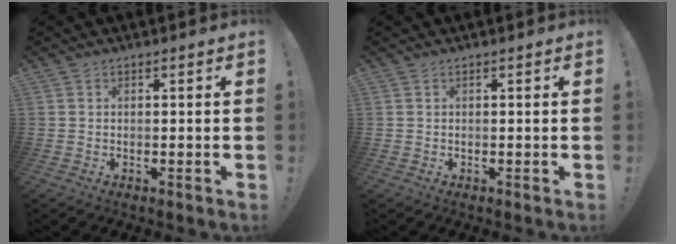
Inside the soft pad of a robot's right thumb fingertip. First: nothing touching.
{"total": 0.0}